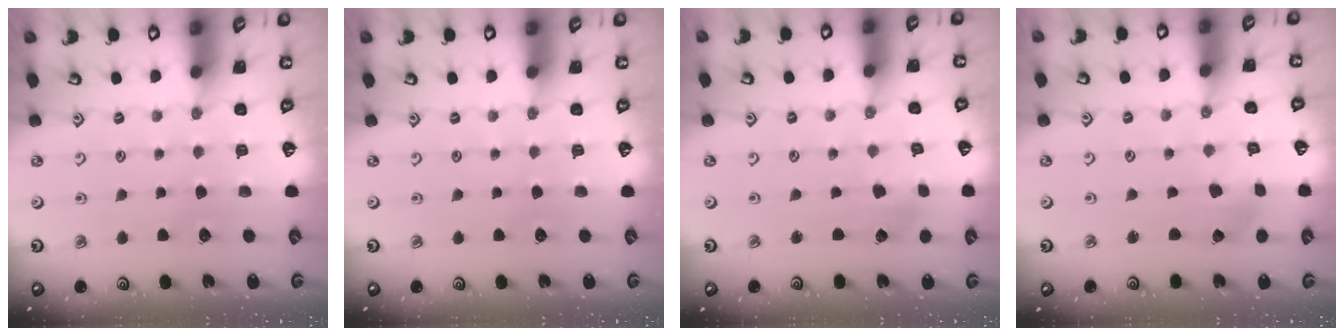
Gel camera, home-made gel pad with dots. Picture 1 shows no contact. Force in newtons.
{"total": 0.0}
{"total": 2.0, "press": 2.0, "slide": 0.3}
{"total": 1.0, "press": 1.0, "slide": 0.1}